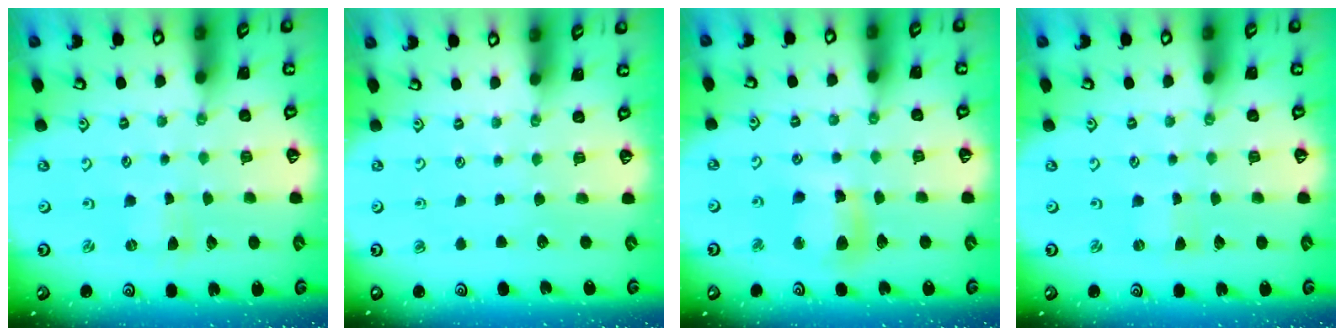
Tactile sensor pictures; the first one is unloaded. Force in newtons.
{"total": 0.0}
{"total": 10.6, "press": 10.5, "slide": 1.5}
{"total": 0.0}